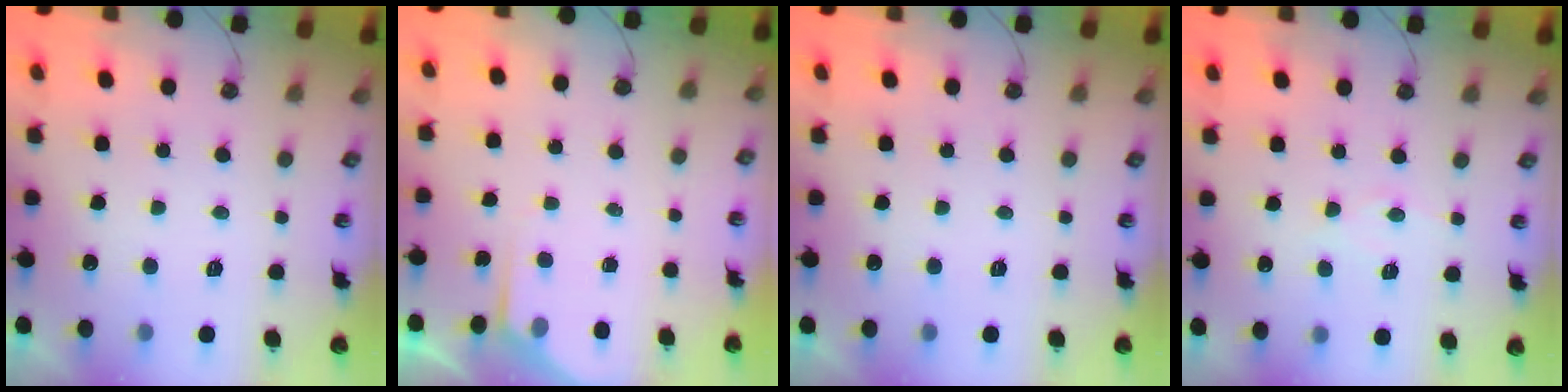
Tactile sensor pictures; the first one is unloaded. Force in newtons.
{"total": 3.6, "press": 3.6, "slide": 0.5}
{"total": 0.0}
{"total": 6.2, "press": 6.2, "slide": 0.6}